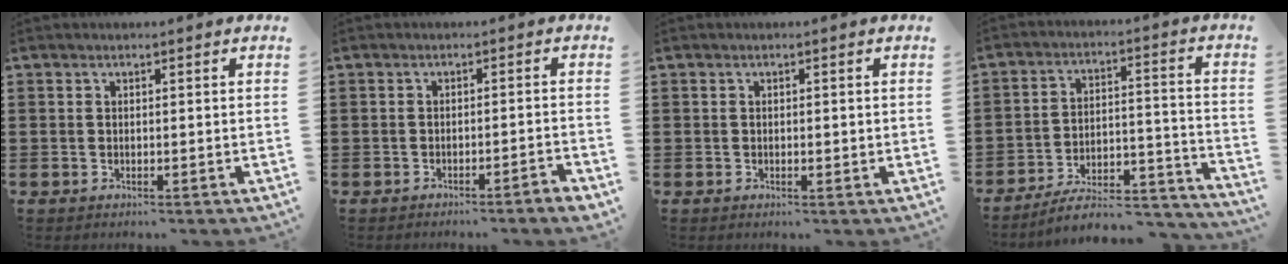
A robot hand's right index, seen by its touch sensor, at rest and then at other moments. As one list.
[{"total": 2.0, "force": [-1.8, -0.3, 0.7], "torque": [-0.014, -0.001, -0.038]}, {"total": 0.5, "force": [-0.1, 0.4, 0.4], "torque": [-0.008, 0.001, -0.002]}, {"total": 8.7, "force": [-7.4, 2.4, 3.8], "torque": [-0.053, 0.019, -0.139]}]